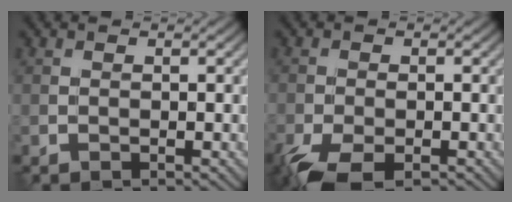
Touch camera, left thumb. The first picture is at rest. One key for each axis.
{"total": 5.8, "fx": -3.8, "fy": 2.3, "fz": 3.8, "tx": -0.078, "ty": -0.017, "tz": -0.071}